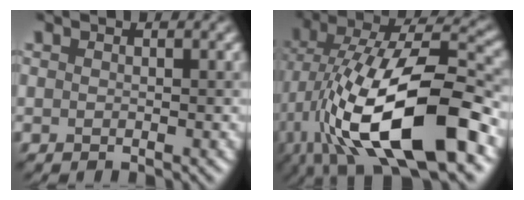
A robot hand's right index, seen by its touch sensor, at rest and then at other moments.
{"total": 15.9, "force": [-5.0, 6.3, 13.7], "torque": [-0.236, -0.001, -0.086]}